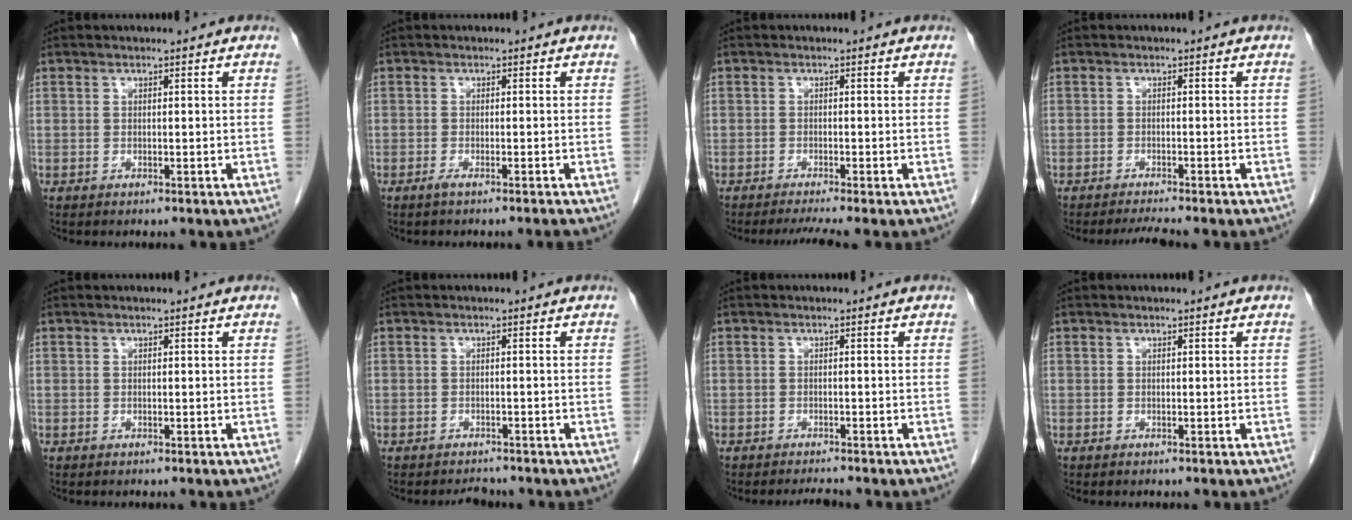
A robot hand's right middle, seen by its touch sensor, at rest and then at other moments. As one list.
[{"total": 1.5, "force": [-1.2, -0.4, 0.9], "torque": [-0.013, 0.001, -0.022]}, {"total": 3.2, "force": [-2.6, -0.7, 1.7], "torque": [-0.030, -0.012, -0.044]}, {"total": 2.7, "force": [-2.4, -0.4, 1.0], "torque": [-0.022, -0.012, -0.039]}, {"total": 0.0}, {"total": 1.9, "force": [-1.8, 0.5, 0.1], "torque": [-0.008, -0.008, -0.026]}, {"total": 1.7, "force": [-1.6, -0.2, 0.4], "torque": [-0.012, -0.009, -0.023]}, {"total": 0.0}]